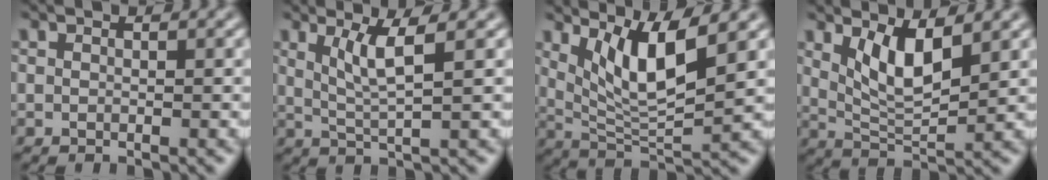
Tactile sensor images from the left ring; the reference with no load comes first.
{"total": 3.3, "force": [1.3, 0.5, 2.9], "torque": [-0.057, -0.004, 0.032]}
{"total": 6.3, "force": [2.8, 1.5, 5.4], "torque": [-0.098, -0.014, 0.058]}
{"total": 4.5, "force": [2.1, 1.4, 3.7], "torque": [-0.078, -0.014, 0.045]}